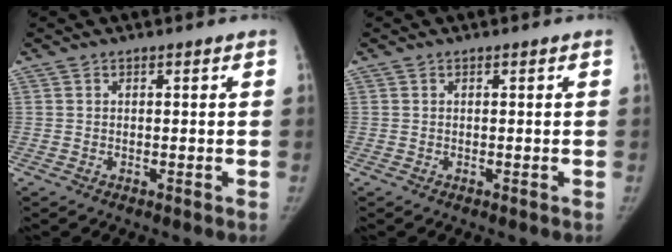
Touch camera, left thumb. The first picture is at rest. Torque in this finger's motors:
{"motor_torque": [-0.02, -0.02, 0.22, -0.19, 0.01]}